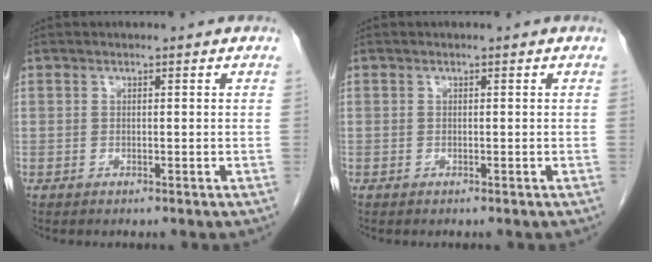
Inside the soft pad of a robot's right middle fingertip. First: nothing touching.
{"total": 0.0}